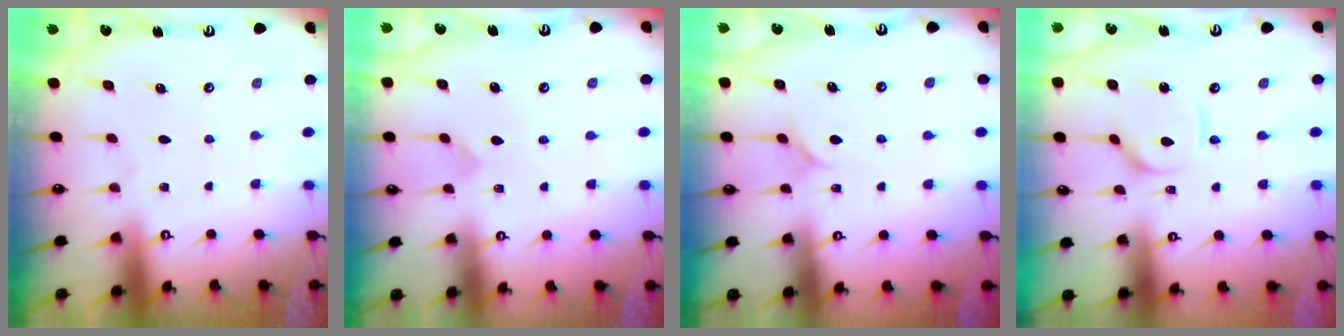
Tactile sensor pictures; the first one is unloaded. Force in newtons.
{"total": 5.5, "press": 5.5, "slide": 0.5}
{"total": 4.6, "press": 4.5, "slide": 0.4}
{"total": 5.4, "press": 5.4, "slide": 0.4}